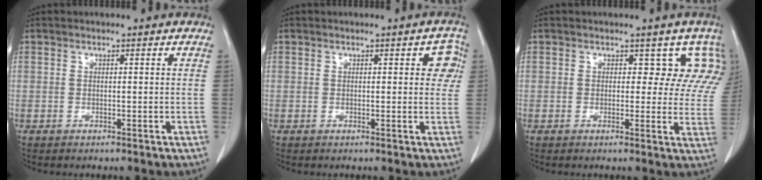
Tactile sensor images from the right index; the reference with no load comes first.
{"total": 3.5, "force": [1.1, 1.7, 2.9], "torque": [-0.017, 0.007, 0.005]}
{"total": 5.8, "force": [3.9, 3.7, 2.3], "torque": [0.003, -0.002, 0.013]}